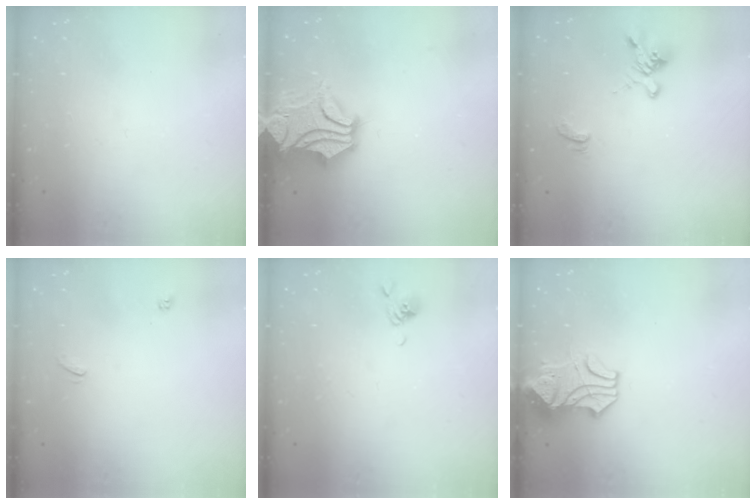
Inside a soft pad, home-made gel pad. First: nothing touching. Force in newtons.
{"total": 7.2, "press": 6.8, "slide": 2.2}
{"total": 1.5, "press": 1.0, "slide": 1.1}
{"total": 3.8, "press": 3.7, "slide": 0.3}
{"total": 5.4, "press": 5.4, "slide": 0.3}
{"total": 2.2, "press": 1.9, "slide": 1.1}